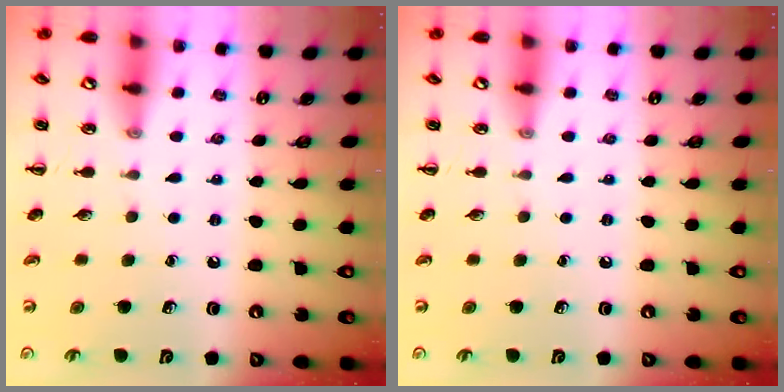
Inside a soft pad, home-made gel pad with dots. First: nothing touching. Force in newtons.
{"total": 0.0}